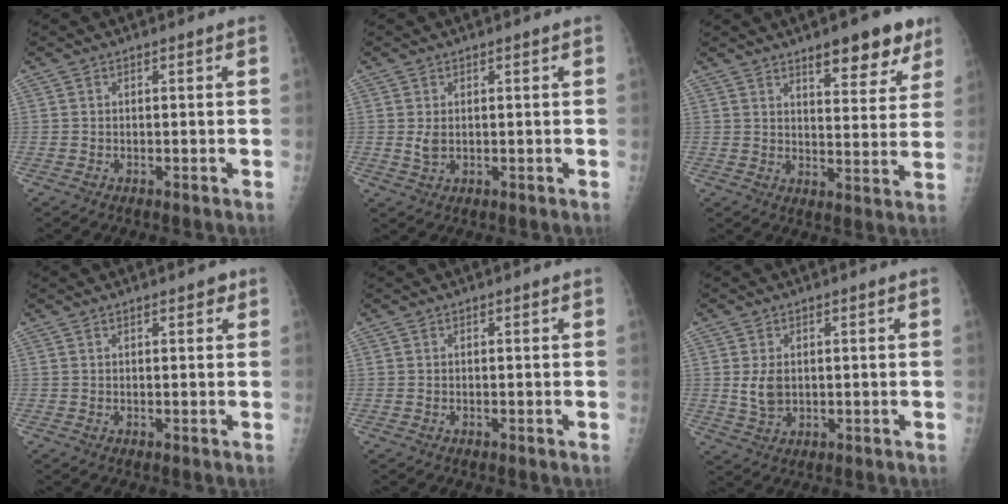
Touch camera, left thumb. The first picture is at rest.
{"total": 2.0, "force": [0.2, 1.3, 1.5], "torque": [-0.030, -0.005, 0.008]}
{"total": 10.8, "force": [7.4, 3.7, 6.9], "torque": [-0.050, -0.040, 0.102]}
{"total": 1.8, "force": [1.0, 0.8, 1.2], "torque": [-0.010, -0.001, 0.010]}
{"total": 0.0}
{"total": 4.2, "force": [0.4, 2.9, 3.0], "torque": [-0.051, -0.008, 0.015]}